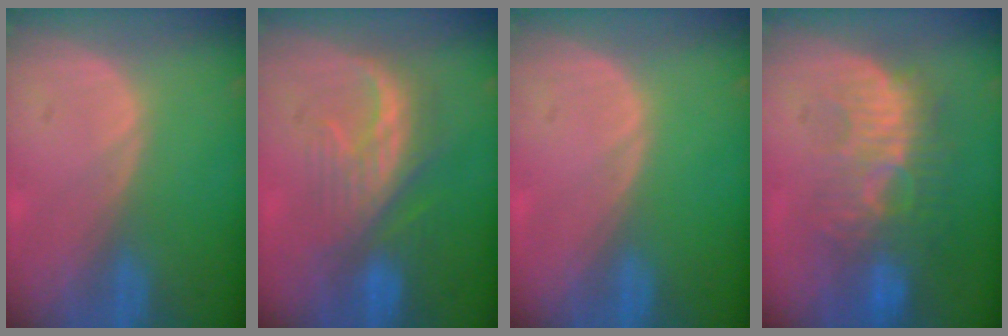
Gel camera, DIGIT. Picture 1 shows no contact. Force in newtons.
{"total": 8.1, "press": 7.7, "slide": 2.5}
{"total": 0.0}
{"total": 10.0, "press": 9.2, "slide": 3.8}